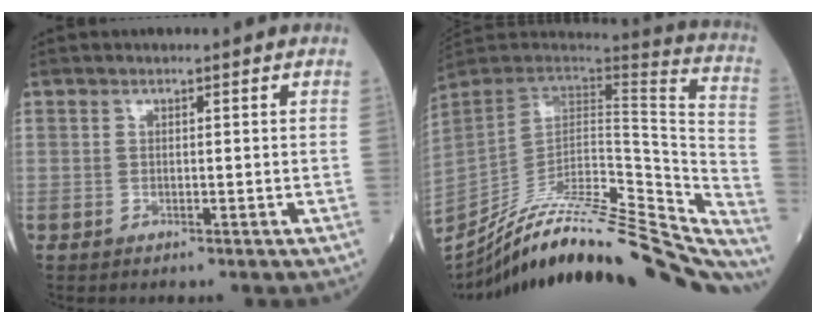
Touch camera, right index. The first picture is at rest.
{"total": 40.7, "force": [-35.8, 6.3, 18.2], "torque": [-0.216, -0.050, -0.496]}